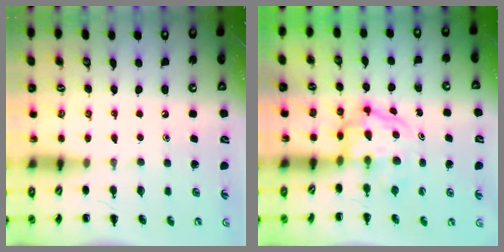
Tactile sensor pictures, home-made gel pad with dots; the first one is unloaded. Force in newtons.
{"total": 3.9, "press": 3.8, "slide": 0.4}